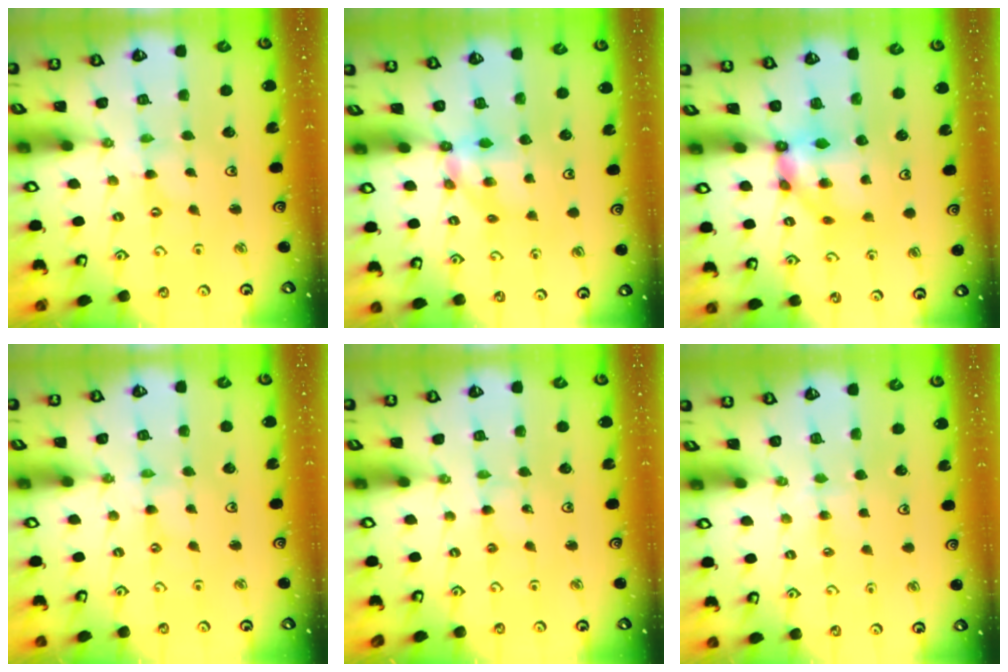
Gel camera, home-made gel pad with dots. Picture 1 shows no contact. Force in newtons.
{"total": 5.8, "press": 5.8, "slide": 0.3}
{"total": 7.4, "press": 7.3, "slide": 0.5}
{"total": 0.0}
{"total": 1.2, "press": 1.2, "slide": 0.2}
{"total": 3.2, "press": 3.2, "slide": 0.5}